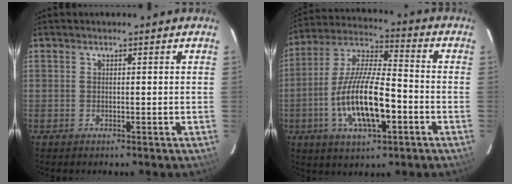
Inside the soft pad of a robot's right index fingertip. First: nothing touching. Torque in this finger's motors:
{"motor_torque": [1.28, -0.86, 1.05, 0.21]}